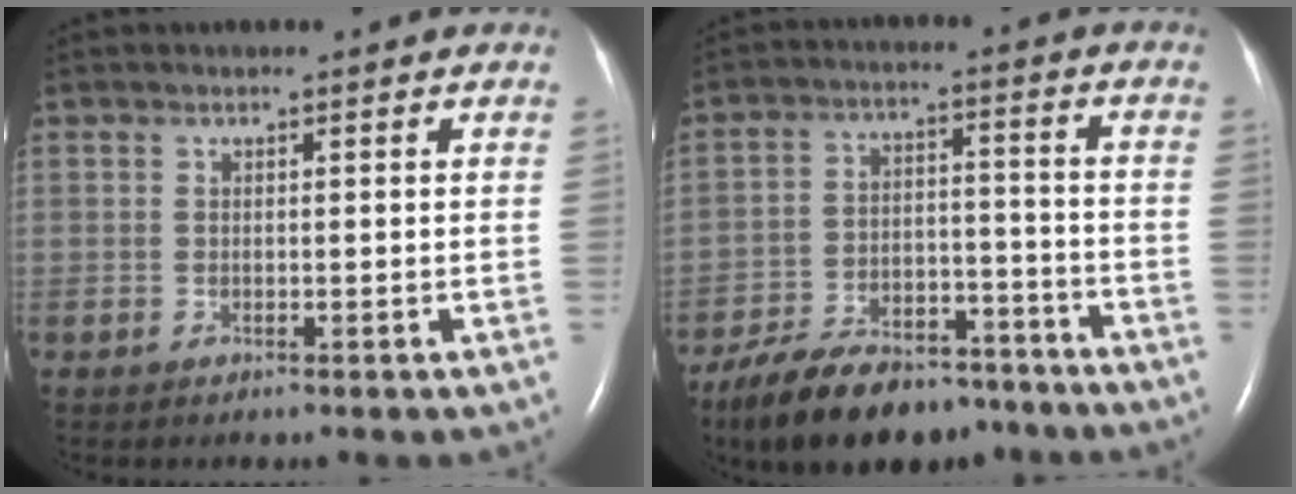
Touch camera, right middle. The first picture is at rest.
{"total": 15.7, "force": [-12.7, 6.3, 6.9], "torque": [-0.117, 0.015, -0.202]}